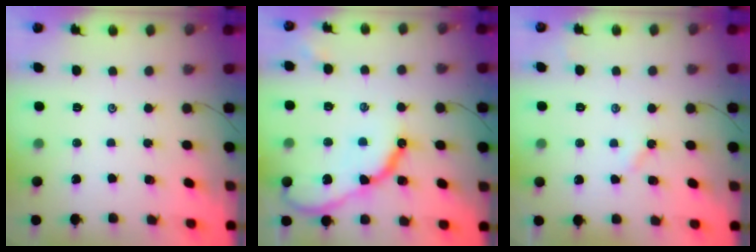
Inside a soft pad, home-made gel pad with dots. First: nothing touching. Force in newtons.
{"total": 13.7, "press": 13.6, "slide": 1.5}
{"total": 2.2, "press": 2.2, "slide": 0.4}